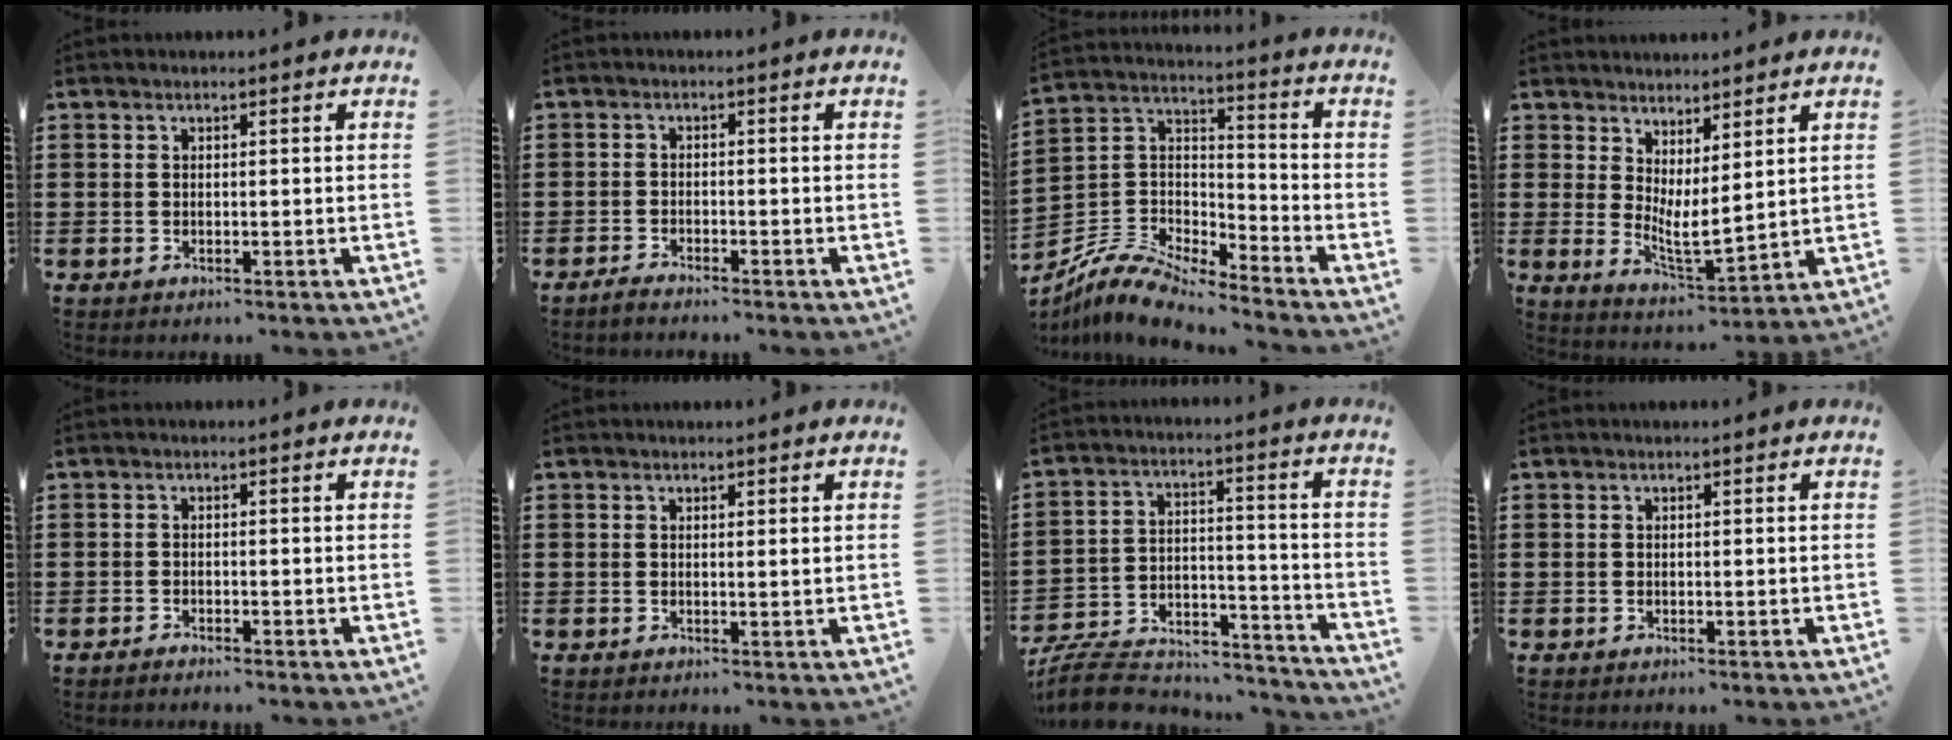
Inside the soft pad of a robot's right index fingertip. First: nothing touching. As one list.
[{"total": 1.5, "force": [-1.4, 0.0, 0.3], "torque": [-0.007, 0.001, -0.028]}, {"total": 8.9, "force": [-8.3, 1.4, 2.8], "torque": [-0.067, 0.013, -0.168]}, {"total": 4.4, "force": [2.1, 1.3, 3.6], "torque": [-0.076, -0.013, 0.040]}, {"total": 0.9, "force": [-0.9, 0.0, 0.1], "torque": [-0.004, -0.002, -0.018]}, {"total": 0.6, "force": [0.3, 0.0, 0.5], "torque": [-0.011, 0.000, 0.006]}, {"total": 8.8, "force": [-8.2, 2.1, 2.5], "torque": [-0.051, 0.015, -0.162]}, {"total": 0.0}]